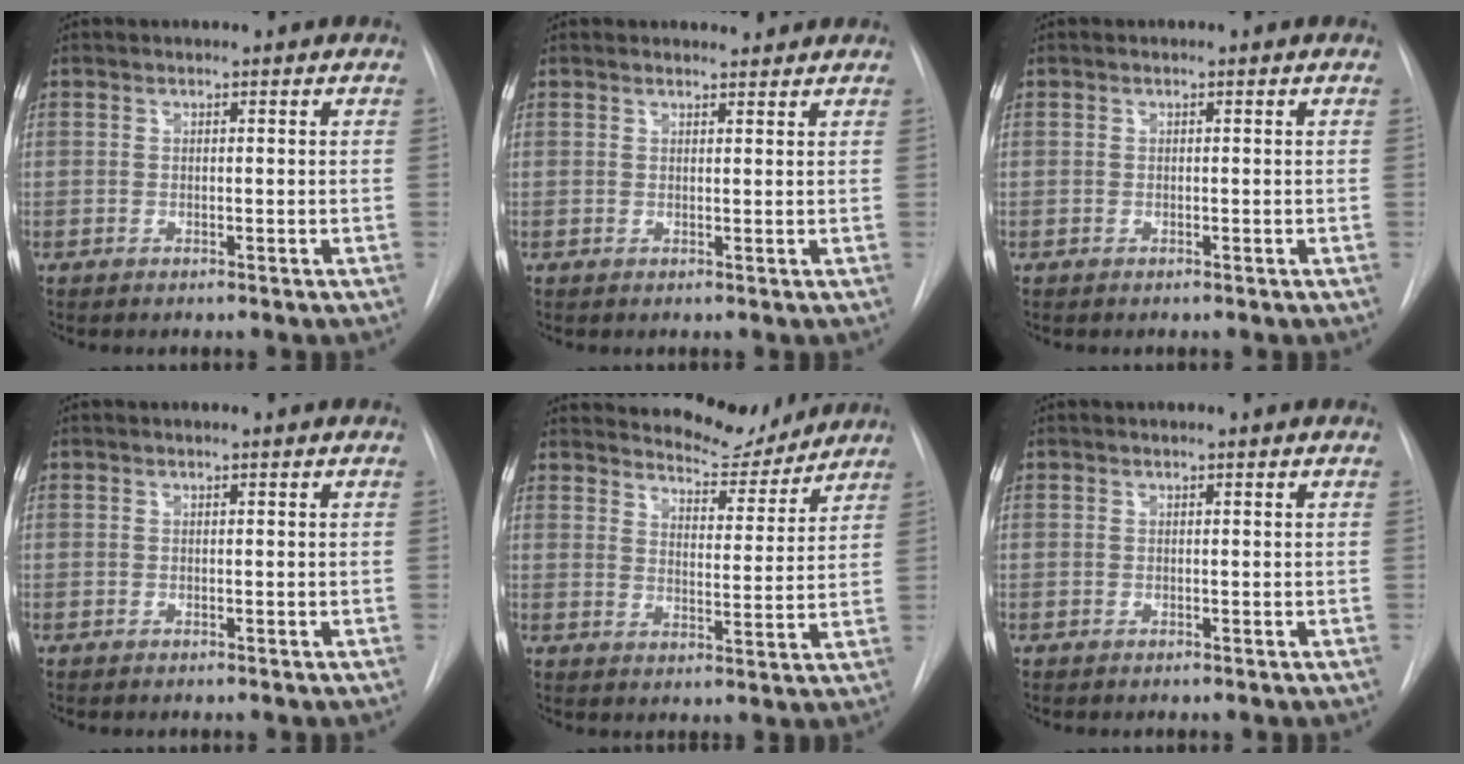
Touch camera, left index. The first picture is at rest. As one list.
[{"total": 1.4, "force": [1.3, 0.4, -0.1], "torque": [-0.004, 0.000, 0.018]}, {"total": 0.0}, {"total": 0.9, "force": [0.7, -0.1, 0.5], "torque": [-0.007, 0.007, 0.008]}, {"total": 9.3, "force": [9.0, 2.0, 1.3], "torque": [-0.016, -0.018, 0.124]}, {"total": 1.2, "force": [1.0, -0.1, 0.5], "torque": [-0.008, 0.008, 0.010]}]